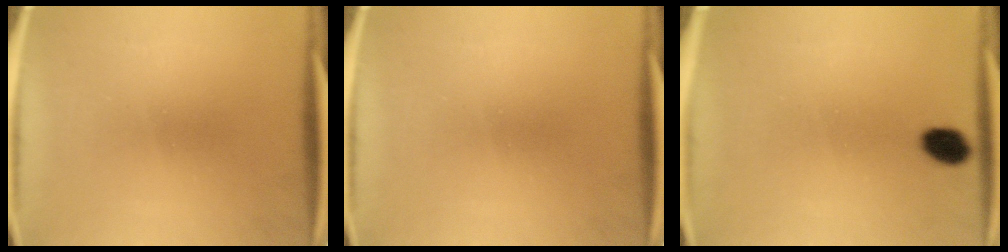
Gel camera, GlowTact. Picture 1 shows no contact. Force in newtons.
{"total": 0.0}
{"total": 2.3}